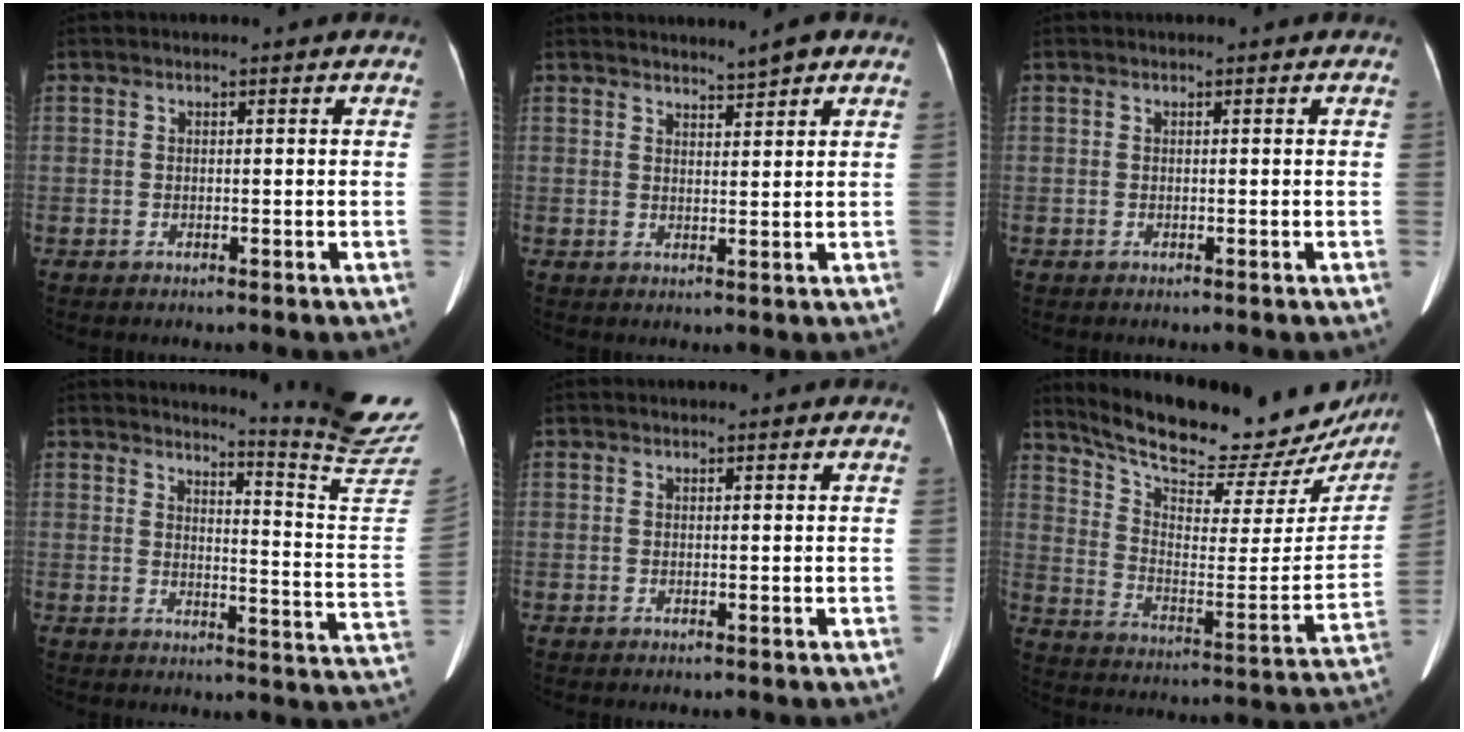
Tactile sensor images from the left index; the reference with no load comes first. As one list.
[{"total": 2.3, "force": [2.1, -0.1, 1.0], "torque": [-0.025, -0.005, 0.036]}, {"total": 0.0}, {"total": 14.1, "force": [13.3, -2.7, 3.9], "torque": [-0.058, -0.128, 0.150]}, {"total": 0.0}, {"total": 26.4, "force": [23.6, 6.8, 9.7], "torque": [-0.157, -0.053, 0.316]}]